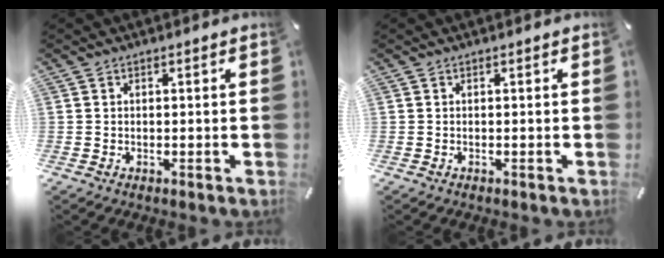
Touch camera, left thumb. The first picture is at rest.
{"total": 0.0}